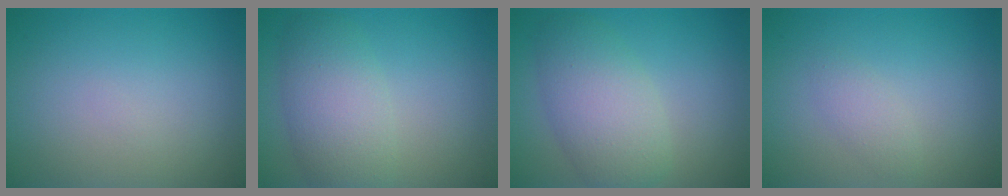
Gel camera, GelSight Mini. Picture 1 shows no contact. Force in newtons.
{"total": 5.0, "press": 5.0, "slide": 0.1}
{"total": 5.3, "press": 5.3, "slide": 0.1}
{"total": 1.3, "press": 1.3, "slide": 0.0}